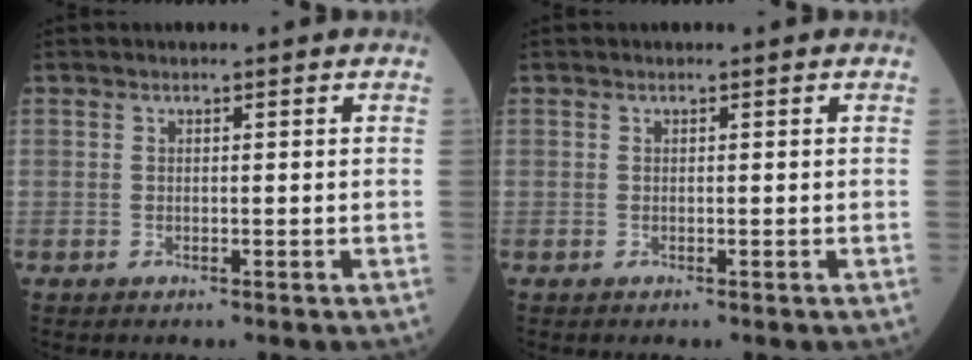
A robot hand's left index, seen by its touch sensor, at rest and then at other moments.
{"total": 0.0}